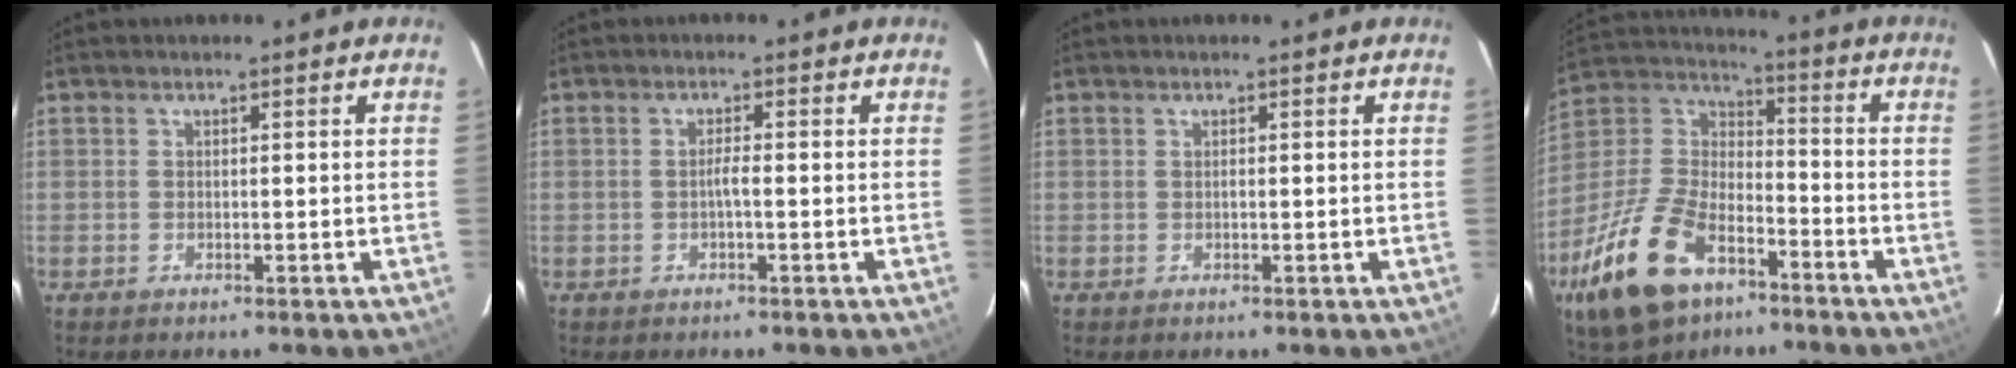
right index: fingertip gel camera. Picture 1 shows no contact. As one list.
[{"total": 1.4, "force": [-0.5, -0.1, 1.3], "torque": [-0.026, 0.004, -0.010]}, {"total": 0.0}, {"total": 22.7, "force": [-12.3, 12.5, 14.4], "torque": [-0.313, -0.003, -0.214]}]